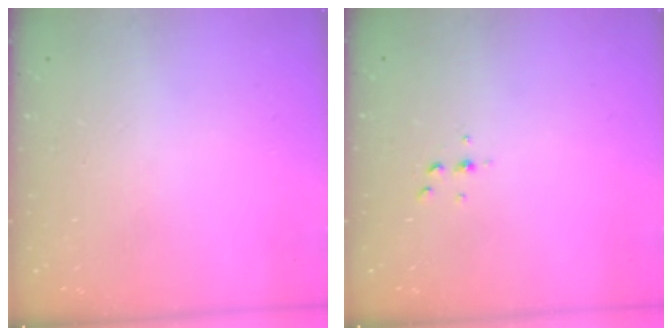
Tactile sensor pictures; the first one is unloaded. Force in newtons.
{"total": 2.5, "press": 2.4, "slide": 0.2}